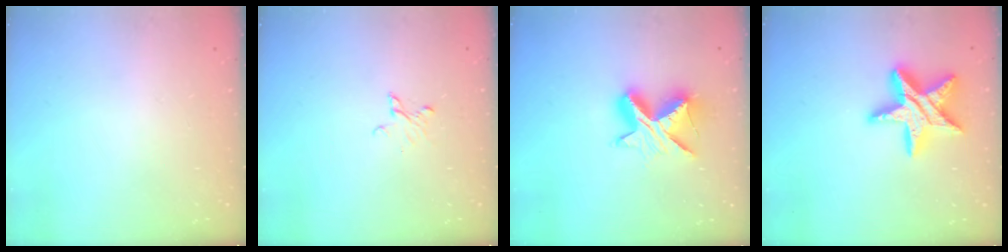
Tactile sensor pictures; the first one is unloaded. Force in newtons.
{"total": 3.8, "press": 3.8, "slide": 0.3}
{"total": 10.3, "press": 10.3, "slide": 0.6}
{"total": 16.5, "press": 16.5, "slide": 1.2}